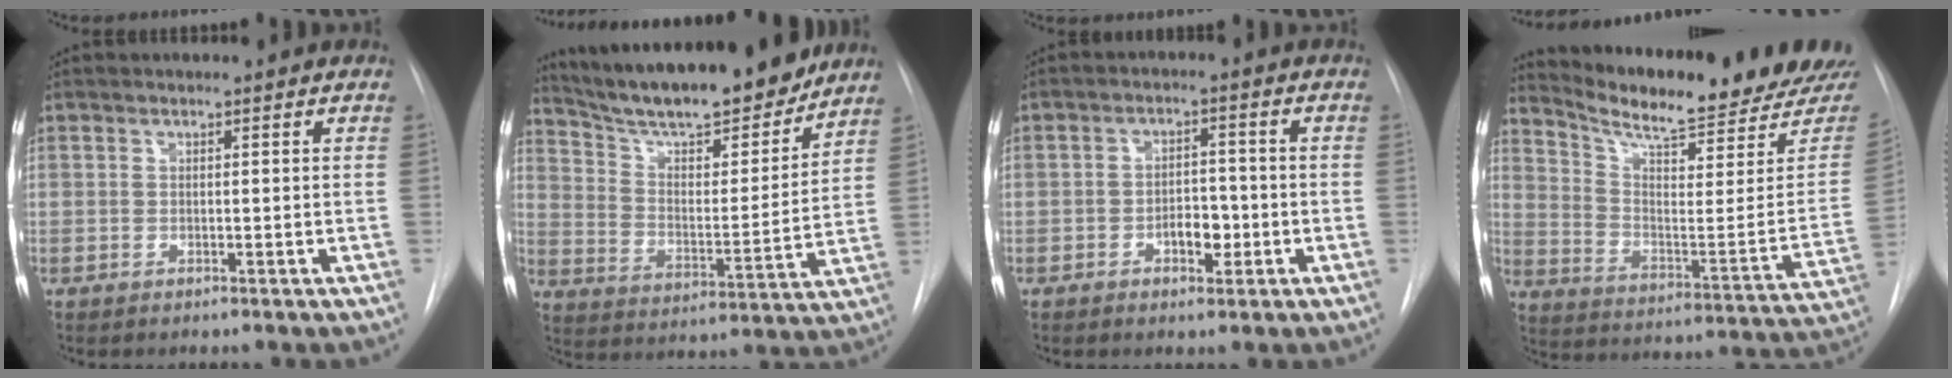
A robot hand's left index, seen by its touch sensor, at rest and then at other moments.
{"total": 20.7, "force": [18.2, 3.4, 9.3], "torque": [-0.154, -0.010, 0.281]}
{"total": 4.2, "force": [-1.6, 2.3, 3.2], "torque": [-0.044, 0.005, -0.022]}
{"total": 22.8, "force": [20.9, 1.4, 9.0], "torque": [-0.146, -0.086, 0.287]}